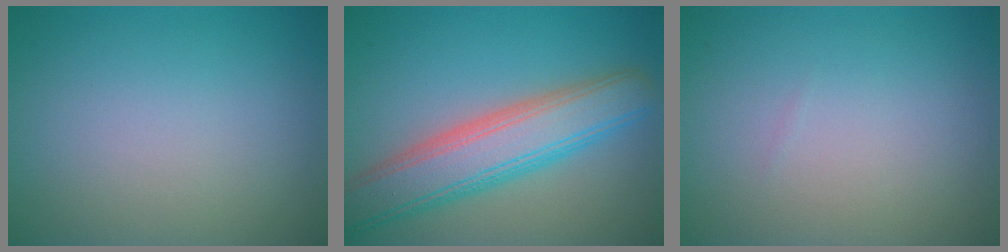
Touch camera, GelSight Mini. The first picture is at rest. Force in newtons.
{"total": 7.2, "press": 7.2, "slide": 0.1}
{"total": 0.0}